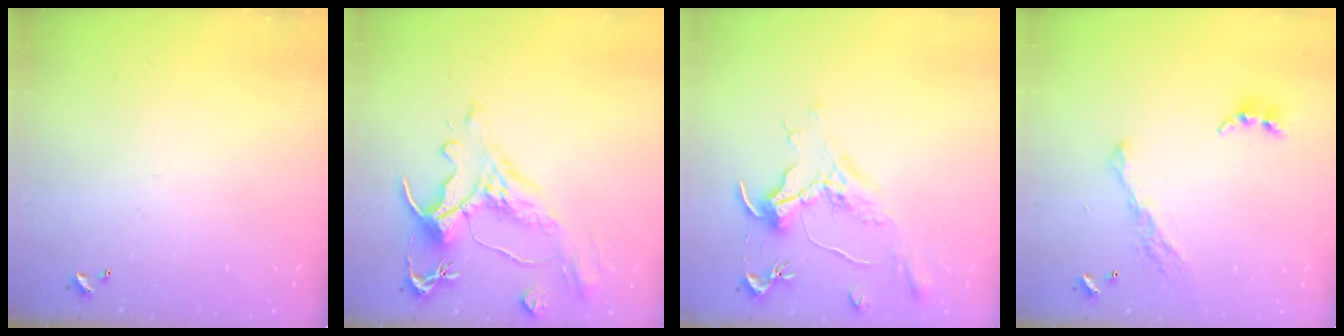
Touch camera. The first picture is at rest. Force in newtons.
{"total": 1.6, "press": 0.3, "slide": 1.5}
{"total": 1.5, "press": 1.3, "slide": 0.8}
{"total": 10.4, "press": 10.3, "slide": 1.2}